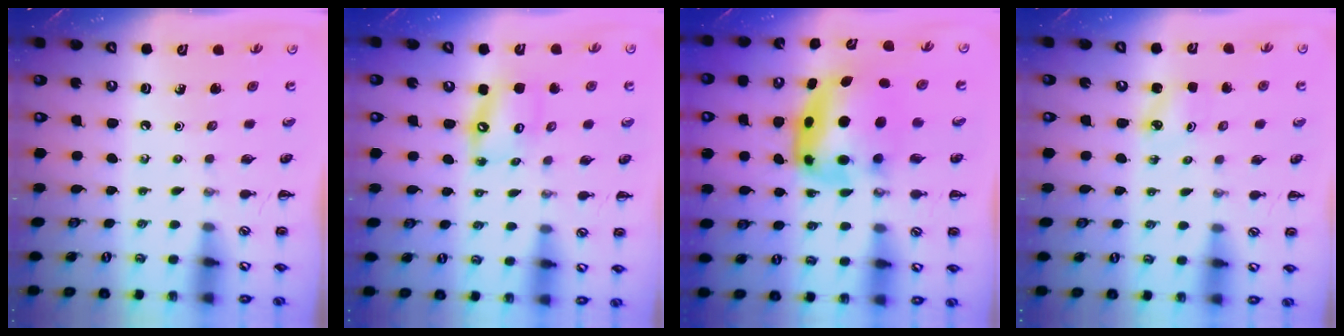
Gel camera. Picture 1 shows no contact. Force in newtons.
{"total": 9.7, "press": 9.4, "slide": 2.2}
{"total": 7.7, "press": 7.4, "slide": 2.2}
{"total": 1.9, "press": 1.8, "slide": 0.5}